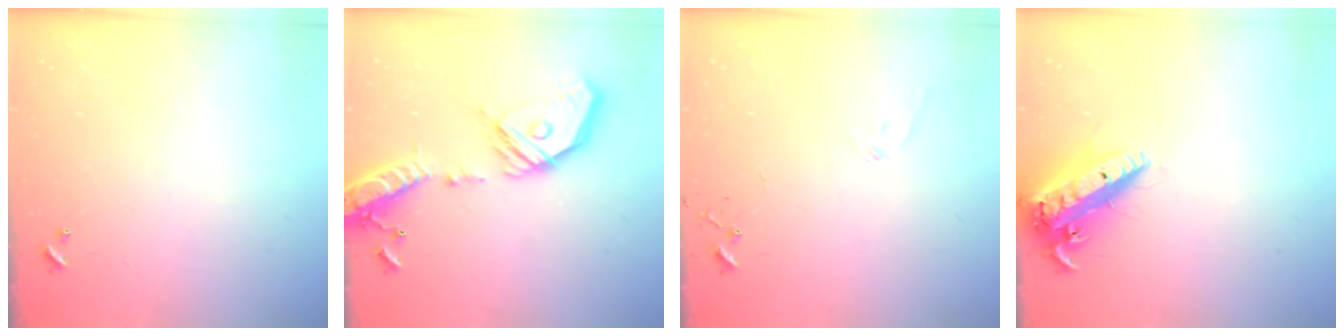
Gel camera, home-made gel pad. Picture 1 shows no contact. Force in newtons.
{"total": 22.8, "press": 22.4, "slide": 4.1}
{"total": 6.6, "press": 6.5, "slide": 0.6}
{"total": 16.4, "press": 16.0, "slide": 3.4}